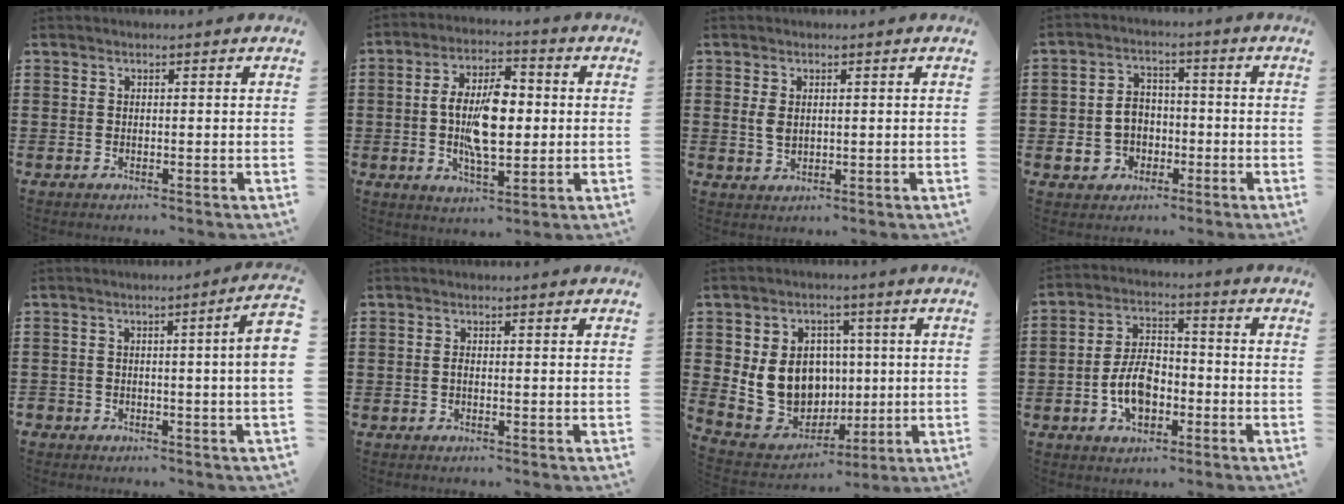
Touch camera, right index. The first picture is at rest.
{"total": 9.9, "force": [-0.3, 4.4, 8.9], "torque": [-0.182, 0.008, -0.010]}
{"total": 2.3, "force": [0.7, 1.5, 1.6], "torque": [-0.033, 0.006, 0.012]}
{"total": 5.7, "force": [-1.4, 5.1, 2.1], "torque": [-0.064, 0.013, -0.030]}
{"total": 4.0, "force": [-1.0, 0.4, 3.9], "torque": [-0.064, -0.006, -0.016]}
{"total": 0.8, "force": [-0.3, 0.3, 0.7], "torque": [-0.016, -0.004, -0.005]}
{"total": 11.5, "force": [0.5, 10.0, 5.6], "torque": [-0.137, 0.008, 0.018]}
{"total": 7.4, "force": [-2.3, 4.4, 5.5], "torque": [-0.122, 0.006, -0.046]}